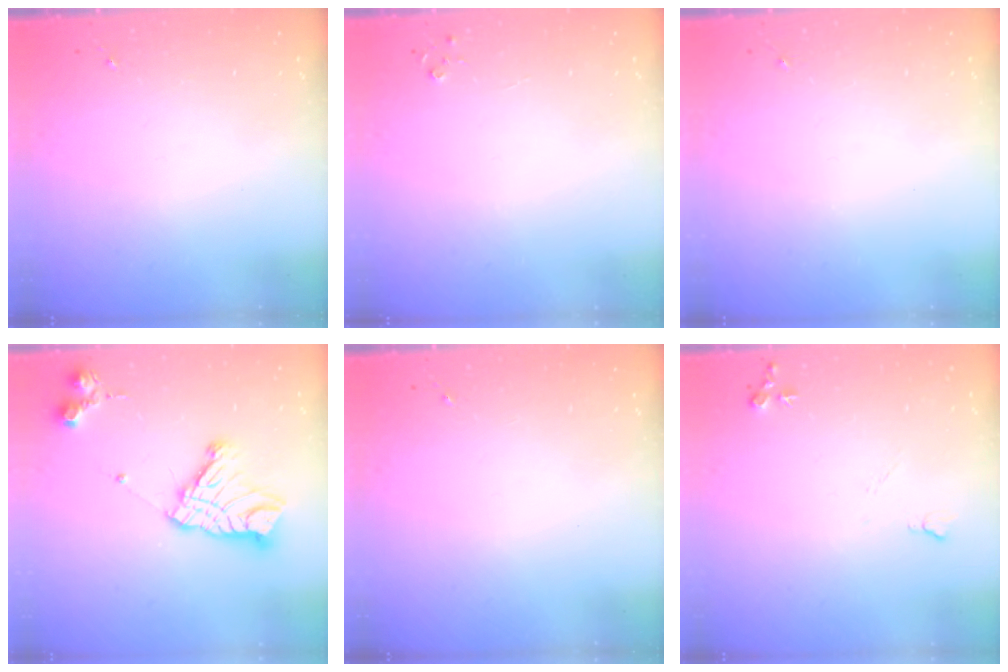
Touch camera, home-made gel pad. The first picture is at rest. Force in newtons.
{"total": 2.7, "press": 2.7, "slide": 0.3}
{"total": 0.0}
{"total": 16.2, "press": 16.1, "slide": 1.6}
{"total": 0.0}
{"total": 6.9, "press": 6.8, "slide": 1.0}